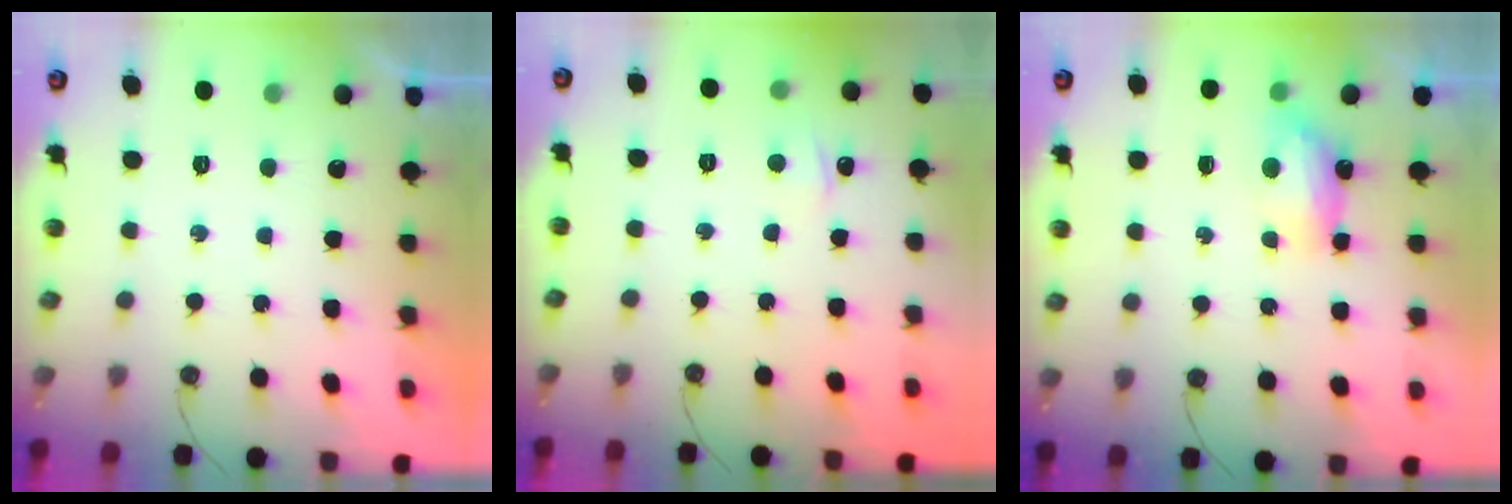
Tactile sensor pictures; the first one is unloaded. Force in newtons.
{"total": 2.4, "press": 2.4, "slide": 0.3}
{"total": 7.0, "press": 7.0, "slide": 0.5}